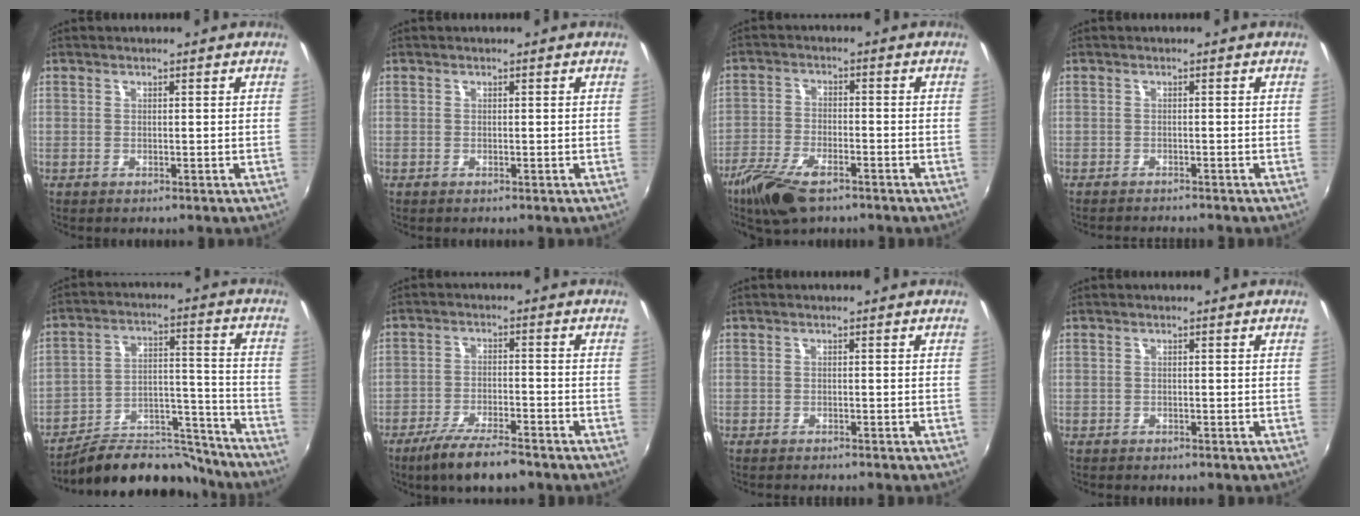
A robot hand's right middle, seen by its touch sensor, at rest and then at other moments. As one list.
[{"total": 0.0}, {"total": 10.1, "force": [-6.9, 3.8, 6.3], "torque": [-0.154, -0.023, -0.136]}, {"total": 3.3, "force": [-3.2, 0.3, 0.9], "torque": [-0.028, -0.014, -0.053]}, {"total": 15.0, "force": [-13.3, 6.0, 3.5], "torque": [-0.051, 0.055, -0.197]}, {"total": 9.3, "force": [-7.4, 1.8, 5.4], "torque": [-0.122, -0.019, -0.127]}, {"total": 1.8, "force": [-1.7, 0.1, 0.5], "torque": [-0.019, -0.012, -0.030]}, {"total": 0.9, "force": [-0.8, 0.4, 0.1], "torque": [-0.007, -0.002, -0.013]}]